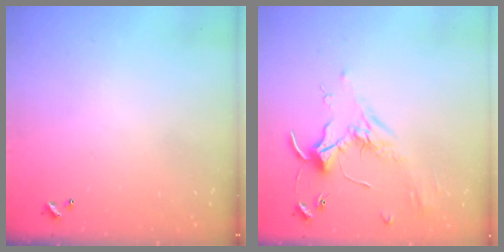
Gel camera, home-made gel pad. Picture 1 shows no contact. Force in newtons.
{"total": 1.6, "press": 1.6, "slide": 0.4}